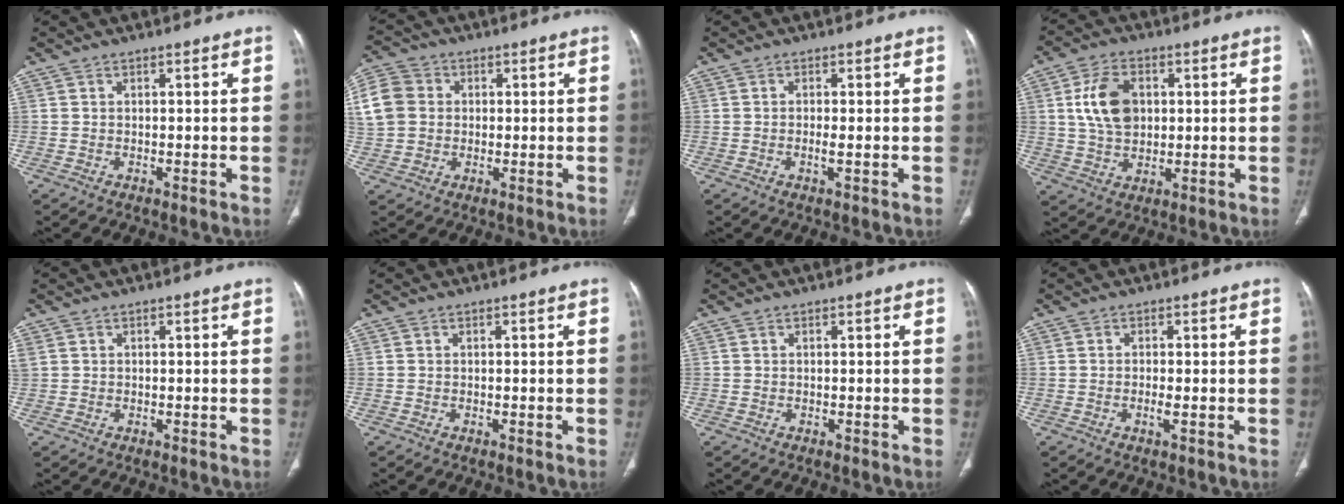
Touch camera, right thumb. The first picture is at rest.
{"total": 18.9, "force": [3.4, 16.2, 9.2], "torque": [-0.264, 0.055, 0.074]}
{"total": 1.3, "force": [-0.3, 0.0, 1.2], "torque": [-0.031, -0.005, -0.006]}
{"total": 10.0, "force": [1.9, 6.8, 7.0], "torque": [-0.116, -0.002, 0.039]}
{"total": 1.9, "force": [0.5, 1.5, 1.1], "torque": [-0.042, 0.018, 0.022]}
{"total": 0.0}
{"total": 0.0}
{"total": 1.3, "force": [-0.4, 0.1, 1.3], "torque": [-0.031, -0.005, -0.009]}